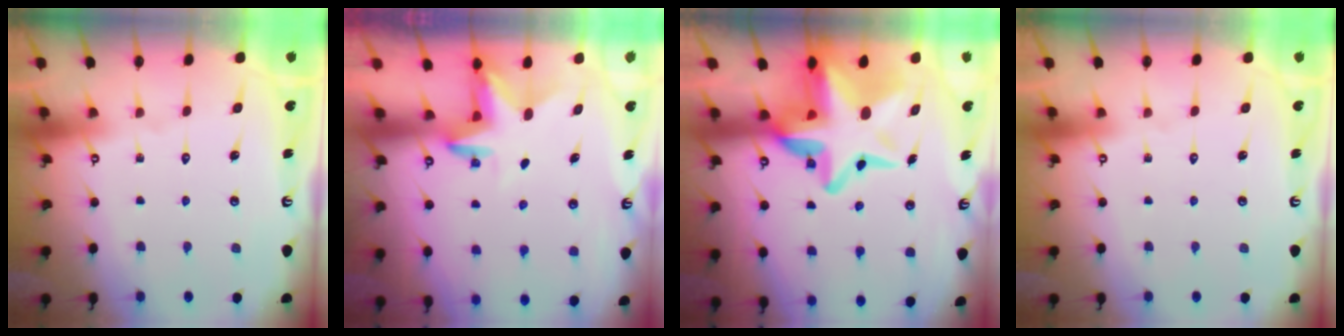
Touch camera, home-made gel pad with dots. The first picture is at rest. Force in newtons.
{"total": 3.3, "press": 3.3, "slide": 0.2}
{"total": 17.5, "press": 16.9, "slide": 4.3}
{"total": 0.0}